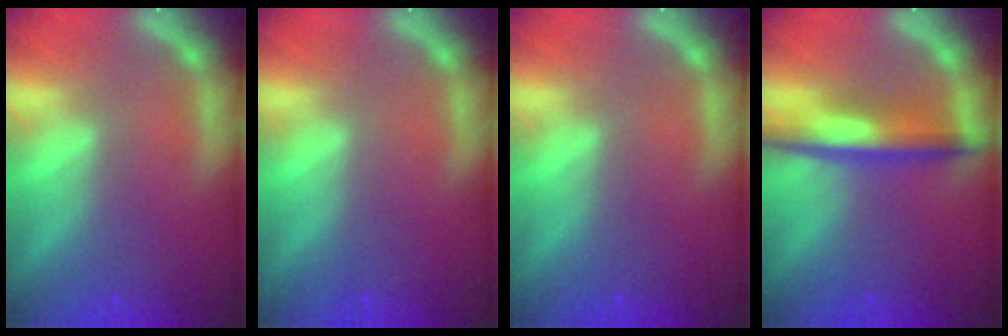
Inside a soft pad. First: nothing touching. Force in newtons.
{"total": 0.0}
{"total": 0.0}
{"total": 5.0}